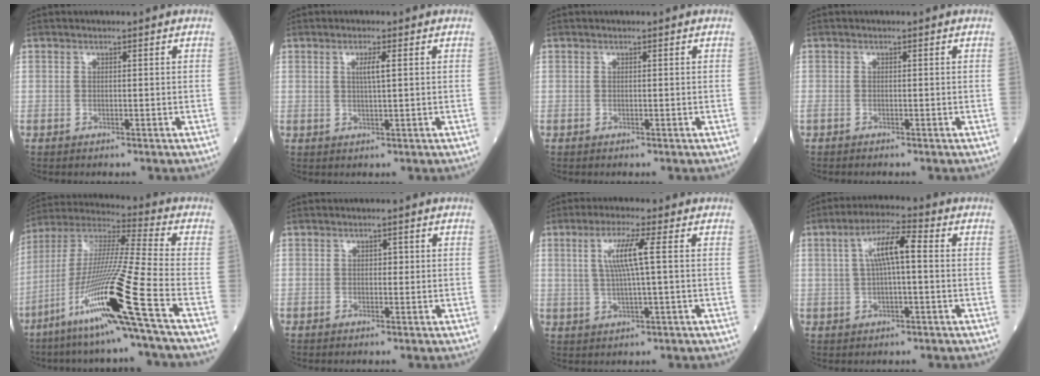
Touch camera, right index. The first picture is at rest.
{"total": 2.2, "force": [0.7, -0.1, 2.1], "torque": [-0.040, -0.001, 0.011]}
{"total": 0.0}
{"total": 0.9, "force": [-0.8, 0.2, 0.3], "torque": [-0.012, -0.003, -0.017]}
{"total": 20.2, "force": [-9.7, -2.1, 17.6], "torque": [-0.367, -0.040, -0.189]}
{"total": 0.9, "force": [0.1, 0.6, 0.6], "torque": [-0.004, 0.002, -0.001]}
{"total": 5.9, "force": [1.2, -0.4, 5.8], "torque": [-0.113, 0.005, 0.026]}
{"total": 6.8, "force": [1.0, 1.2, 6.6], "torque": [-0.126, 0.023, 0.017]}